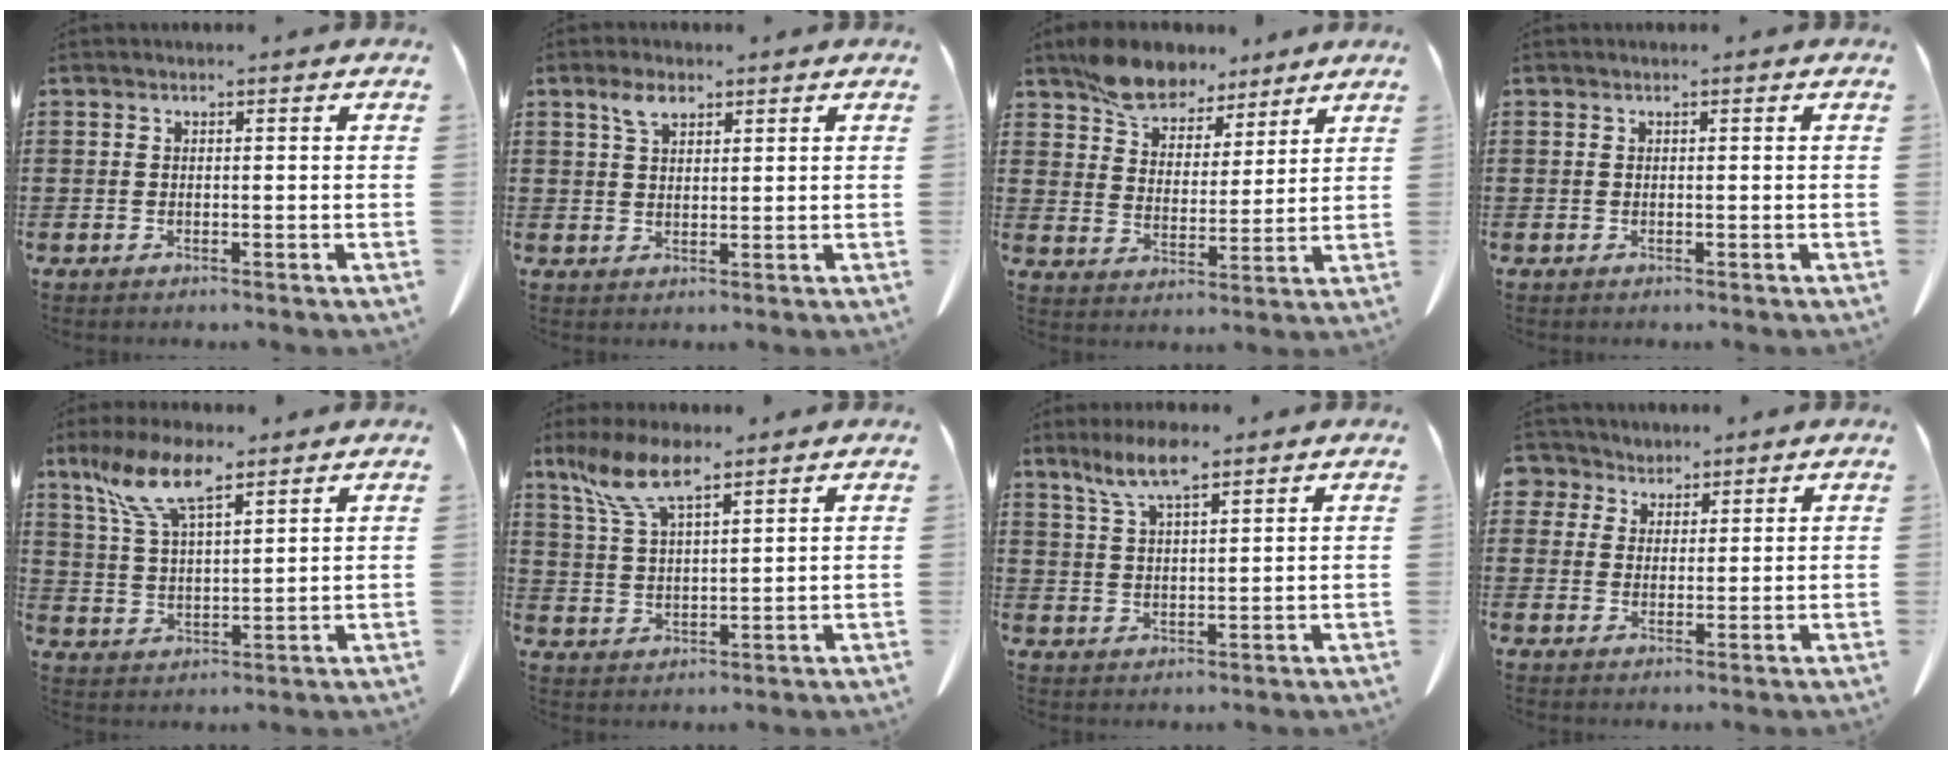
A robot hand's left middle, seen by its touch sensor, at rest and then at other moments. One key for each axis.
{"total": 3.6, "fx": 2.3, "fy": 1.7, "fz": 2.3, "tx": -0.051, "ty": 0.005, "tz": 0.041}
{"total": 8.4, "fx": 7.3, "fy": 3.6, "fz": 2.1, "tx": -0.066, "ty": -0.020, "tz": 0.140}
{"total": 0.0}
{"total": 9.3, "fx": 6.6, "fy": 2.9, "fz": 6.0, "tx": -0.143, "ty": -0.011, "tz": 0.118}
{"total": 8.2, "fx": 5.9, "fy": 2.1, "fz": 5.3, "tx": -0.127, "ty": -0.012, "tz": 0.107}
{"total": 7.2, "fx": 4.8, "fy": 1.7, "fz": 5.0, "tx": -0.109, "ty": -0.001, "tz": 0.085}
{"total": 3.5, "fx": 2.7, "fy": 2.2, "fz": 0.0, "tx": -0.018, "ty": 0.002, "tz": 0.051}